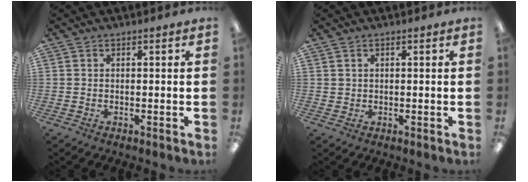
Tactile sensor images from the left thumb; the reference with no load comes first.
{"total": 1.2, "force": [0.6, 1.0, 0.0], "torque": [-0.002, 0.003, 0.012]}